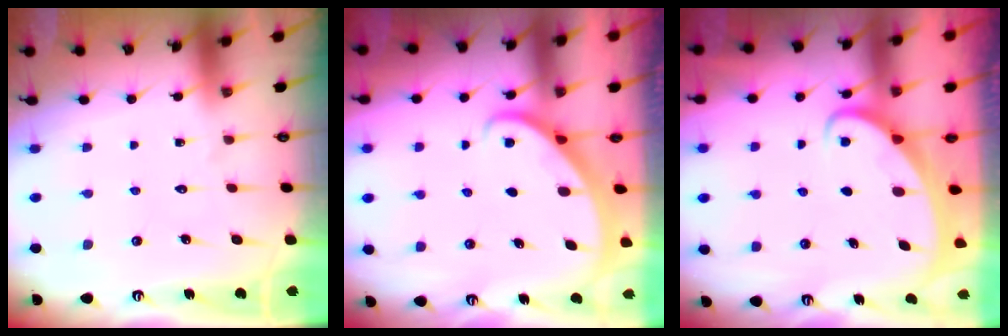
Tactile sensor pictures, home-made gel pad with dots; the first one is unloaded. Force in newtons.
{"total": 1.8, "press": 1.8, "slide": 0.1}
{"total": 2.0, "press": 2.0, "slide": 0.1}